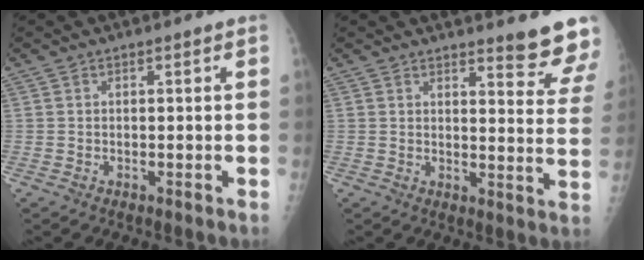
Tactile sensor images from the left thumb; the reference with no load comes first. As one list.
[{"total": 9.5, "force": [8.6, 0.6, 4.0], "torque": [-0.026, -0.078, 0.092]}]